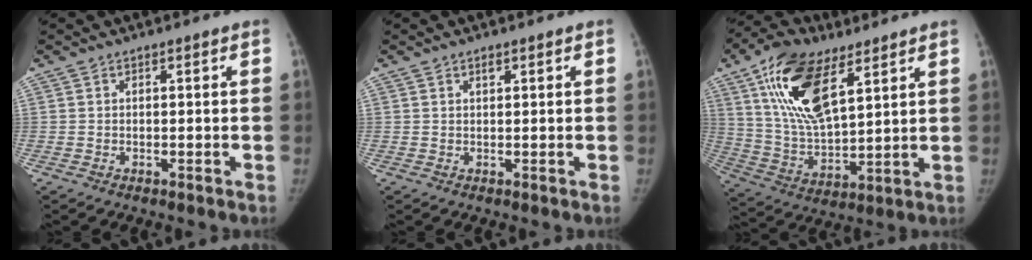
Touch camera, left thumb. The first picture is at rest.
{"total": 1.0, "force": [0.7, 0.5, 0.7], "torque": [-0.008, -0.003, 0.011]}
{"total": 19.2, "force": [9.4, 8.8, 14.2], "torque": [-0.248, -0.028, 0.176]}